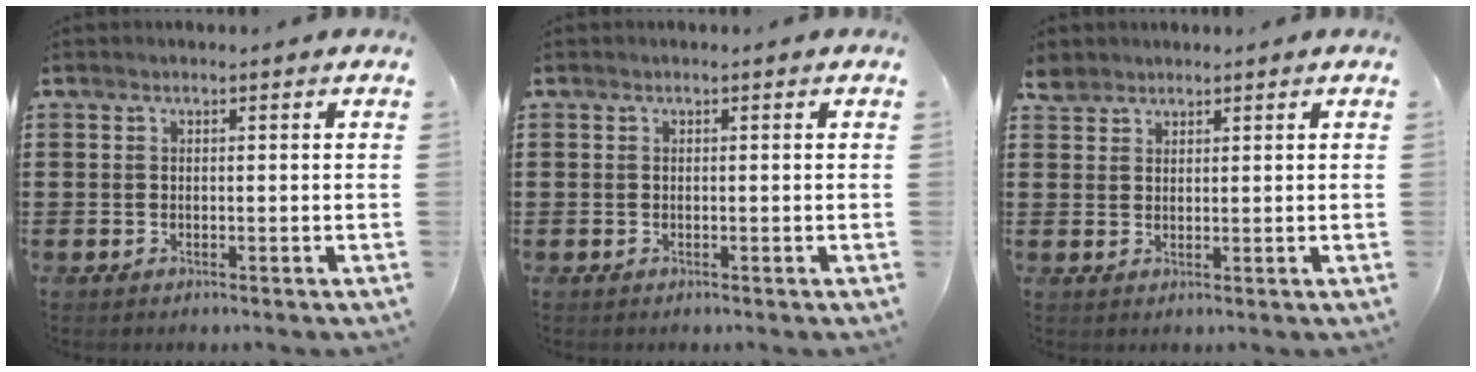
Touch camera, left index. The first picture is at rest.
{"total": 0.0}
{"total": 2.5, "force": [2.1, 1.3, 0.3], "torque": [-0.015, 0.007, 0.042]}